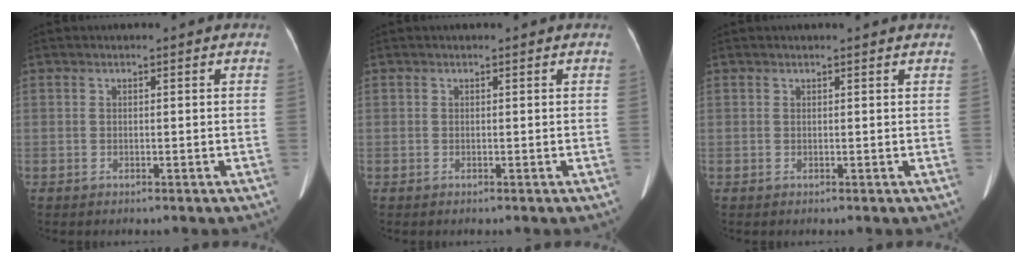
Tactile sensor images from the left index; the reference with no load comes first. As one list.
[{"total": 0.0}, {"total": 1.5, "force": [1.5, -0.1, 0.3], "torque": [-0.014, 0.006, 0.016]}]